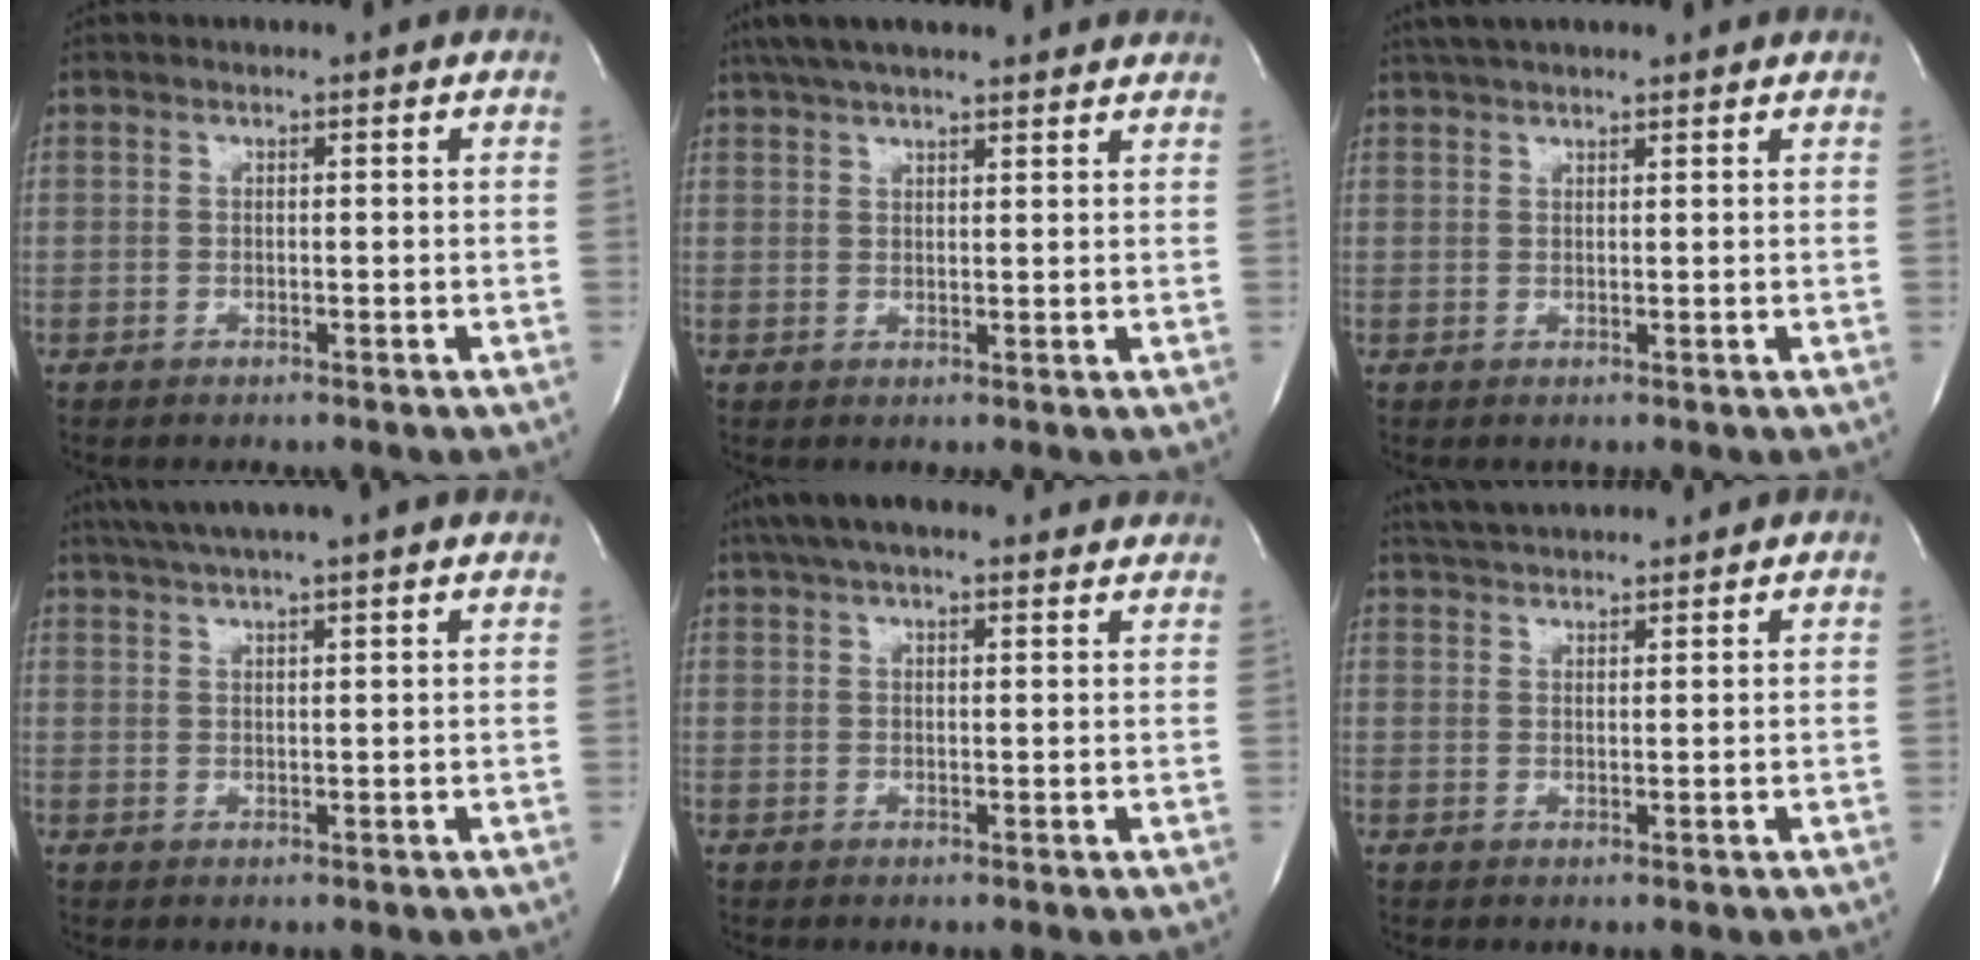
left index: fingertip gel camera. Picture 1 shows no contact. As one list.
[{"total": 15.0, "force": [13.1, 2.4, 7.0], "torque": [-0.118, 0.047, 0.186]}, {"total": 6.6, "force": [5.7, 1.1, 3.1], "torque": [-0.053, 0.036, 0.090]}, {"total": 13.5, "force": [11.6, 0.4, 6.9], "torque": [-0.125, 0.038, 0.160]}, {"total": 16.9, "force": [14.7, 3.1, 7.6], "torque": [-0.122, 0.050, 0.200]}, {"total": 7.7, "force": [7.3, 0.7, 2.3], "torque": [-0.048, 0.031, 0.120]}]